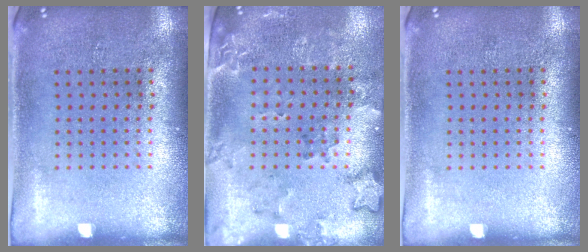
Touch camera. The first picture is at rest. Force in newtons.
{"total": 1.8, "press": 1.5, "slide": 0.9}
{"total": 0.0}